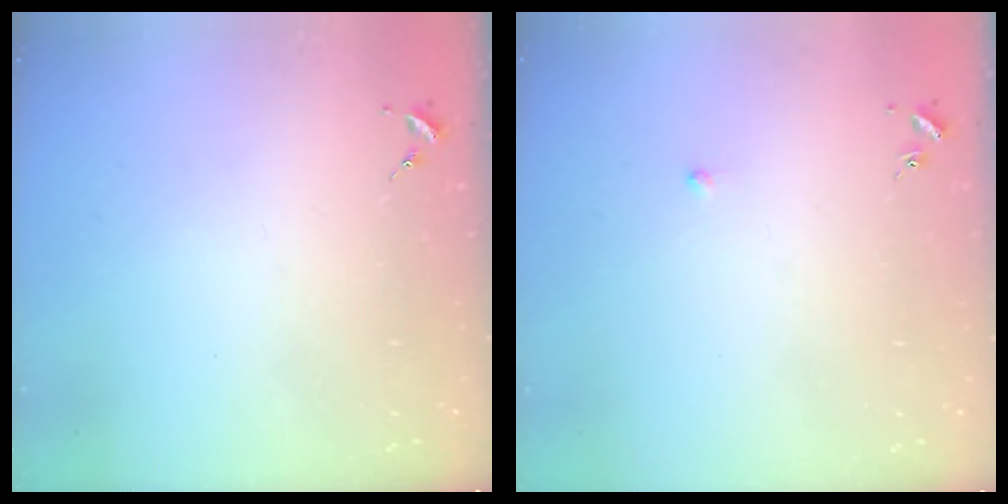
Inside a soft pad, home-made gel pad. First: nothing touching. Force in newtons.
{"total": 2.6, "press": 2.5, "slide": 0.6}